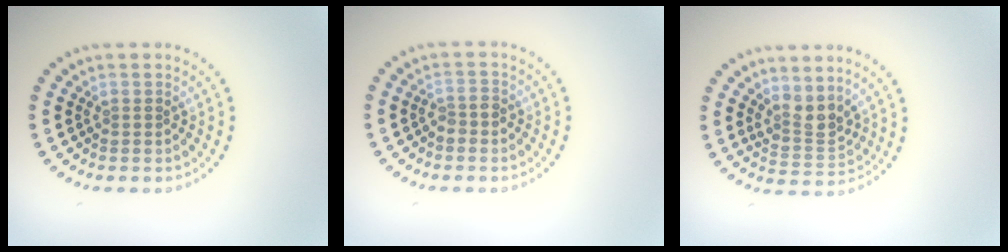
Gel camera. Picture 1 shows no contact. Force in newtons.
{"total": 1.3, "press": 1.2, "slide": 0.6}
{"total": 2.6, "press": 2.0, "slide": 1.7}